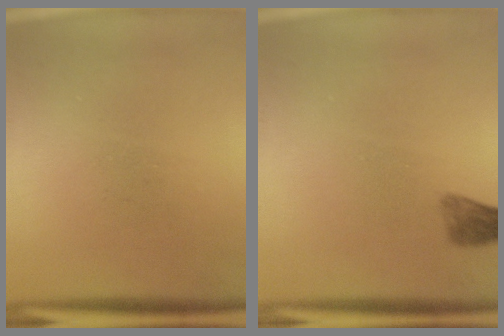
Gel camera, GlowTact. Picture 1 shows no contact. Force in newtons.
{"total": 2.1}